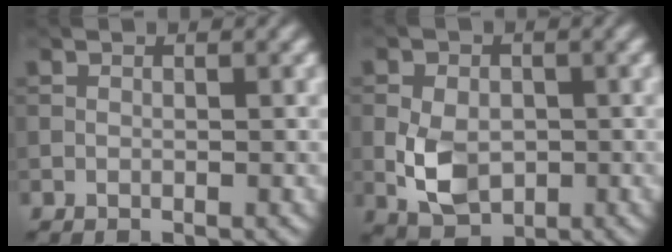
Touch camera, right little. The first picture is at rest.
{"total": 5.1, "force": [-1.1, 3.5, 3.5], "torque": [-0.072, -0.006, -0.022]}